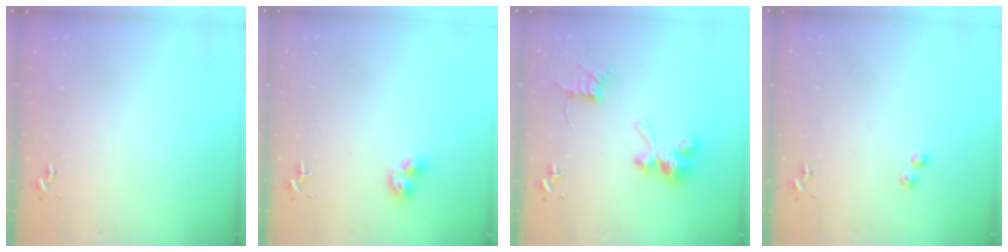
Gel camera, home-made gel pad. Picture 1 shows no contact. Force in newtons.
{"total": 8.3, "press": 8.3, "slide": 1.0}
{"total": 11.9, "press": 11.8, "slide": 0.6}
{"total": 3.0, "press": 2.9, "slide": 0.6}